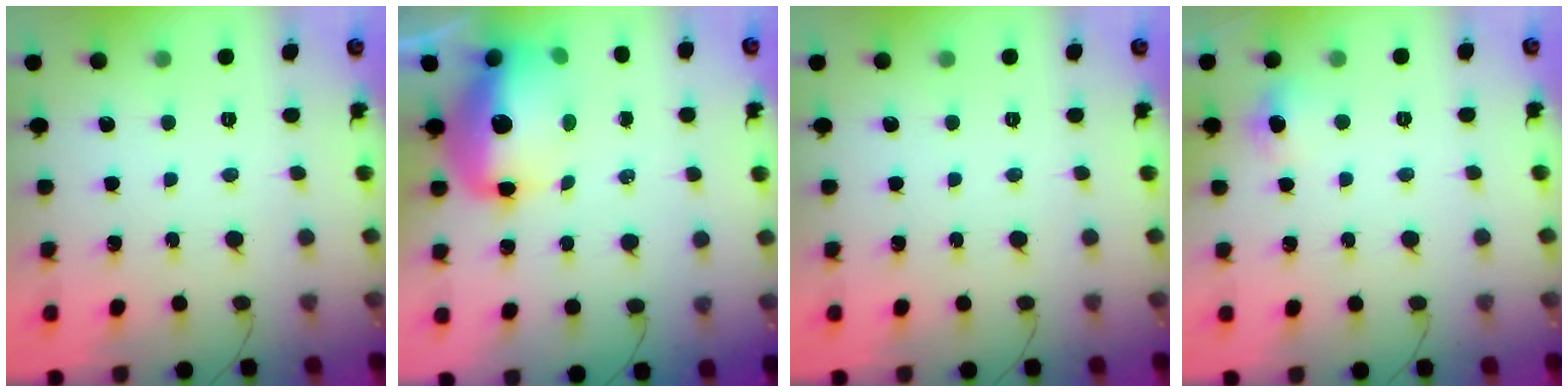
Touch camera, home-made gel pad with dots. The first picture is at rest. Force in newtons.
{"total": 14.9, "press": 14.5, "slide": 3.4}
{"total": 0.0}
{"total": 10.5, "press": 5.0, "slide": 9.3}